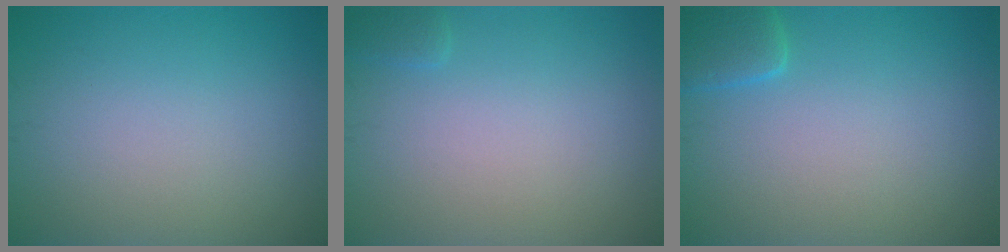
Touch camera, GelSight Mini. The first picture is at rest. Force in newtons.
{"total": 0.7, "press": 0.7, "slide": 0.1}
{"total": 2.3, "press": 2.3, "slide": 0.2}